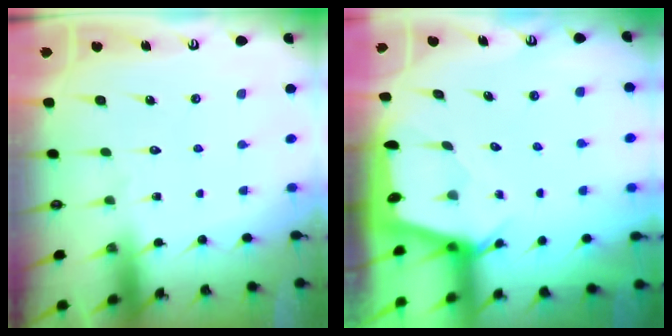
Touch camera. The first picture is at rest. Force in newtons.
{"total": 2.4, "press": 2.4, "slide": 0.3}